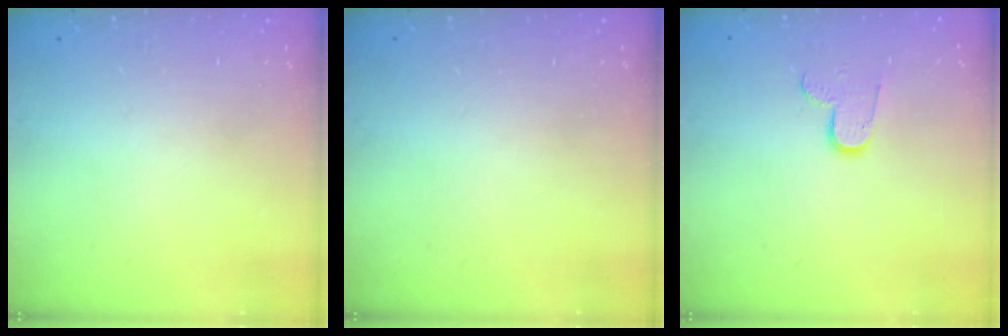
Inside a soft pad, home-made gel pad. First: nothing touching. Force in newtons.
{"total": 0.0}
{"total": 7.6, "press": 7.6, "slide": 0.5}